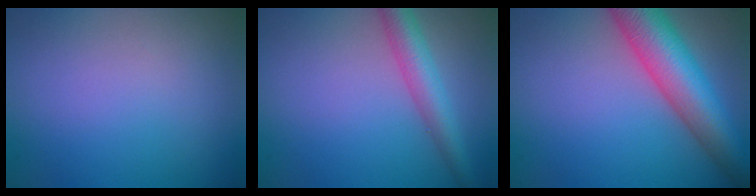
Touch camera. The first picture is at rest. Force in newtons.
{"total": 3.9, "press": 3.9, "slide": 0.1}
{"total": 8.7, "press": 8.7, "slide": 0.3}